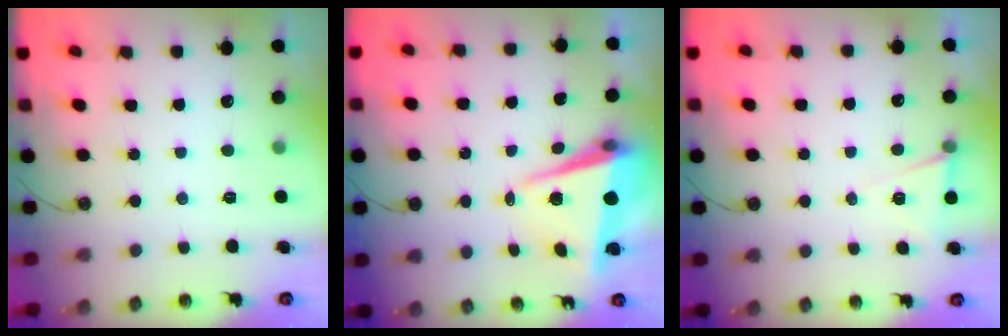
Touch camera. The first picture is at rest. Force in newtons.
{"total": 6.6, "press": 6.4, "slide": 1.5}
{"total": 5.8, "press": 3.6, "slide": 4.5}